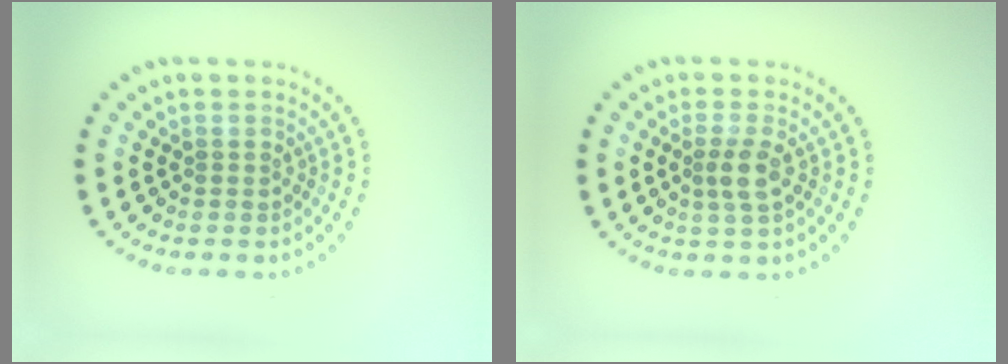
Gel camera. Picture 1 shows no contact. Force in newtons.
{"total": 2.0, "press": 1.7, "slide": 1.0}